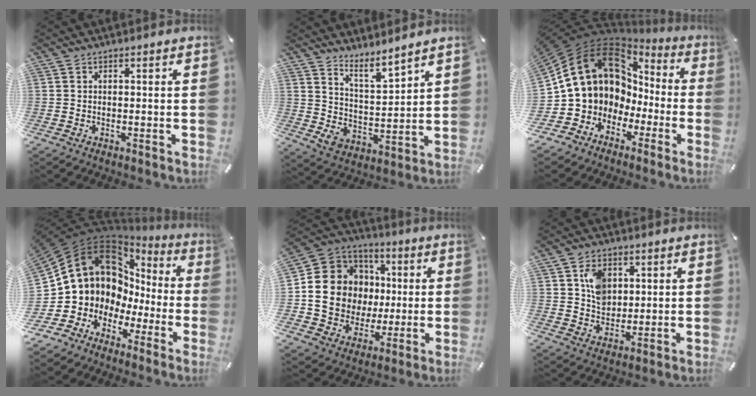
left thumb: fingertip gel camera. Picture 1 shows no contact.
{"total": 6.9, "force": [6.0, 2.9, 1.6], "torque": [-0.031, -0.071, 0.109]}
{"total": 13.4, "force": [4.3, 11.9, 4.2], "torque": [-0.096, -0.041, 0.098]}
{"total": 11.2, "force": [4.5, 9.9, 2.6], "torque": [-0.071, -0.067, 0.098]}
{"total": 14.9, "force": [-0.2, 14.0, 5.0], "torque": [-0.094, -0.010, 0.016]}
{"total": 7.3, "force": [2.4, 5.9, 3.4], "torque": [-0.051, 0.001, 0.042]}